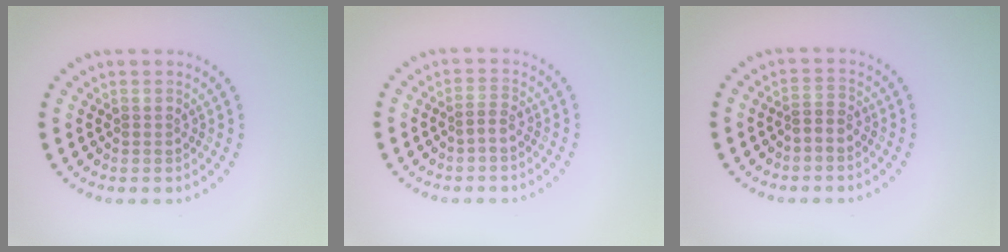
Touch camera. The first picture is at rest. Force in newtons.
{"total": 1.1, "press": 0.8, "slide": 0.7}
{"total": 1.1, "press": 0.9, "slide": 0.7}